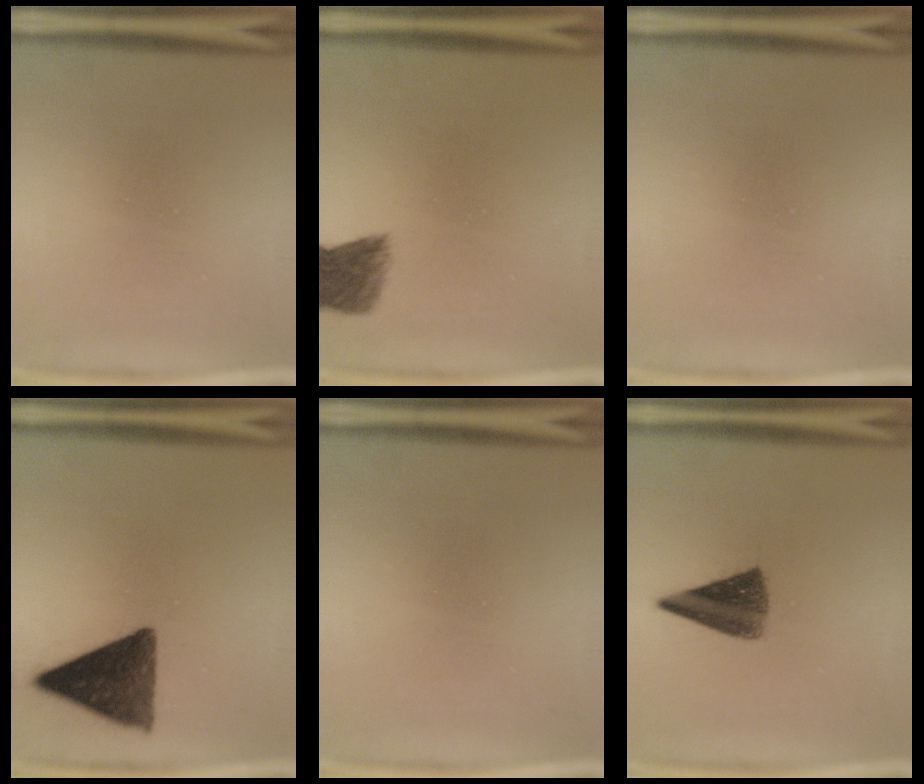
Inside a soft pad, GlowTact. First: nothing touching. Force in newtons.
{"total": 5.2}
{"total": 0.0}
{"total": 12.6}
{"total": 0.0}
{"total": 8.0}